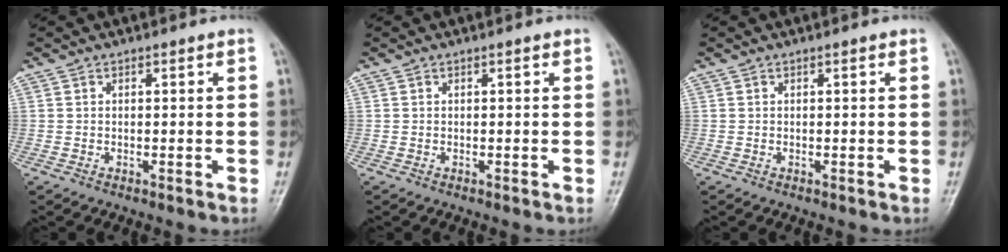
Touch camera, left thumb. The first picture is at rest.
{"total": 0.0}
{"total": 0.0}